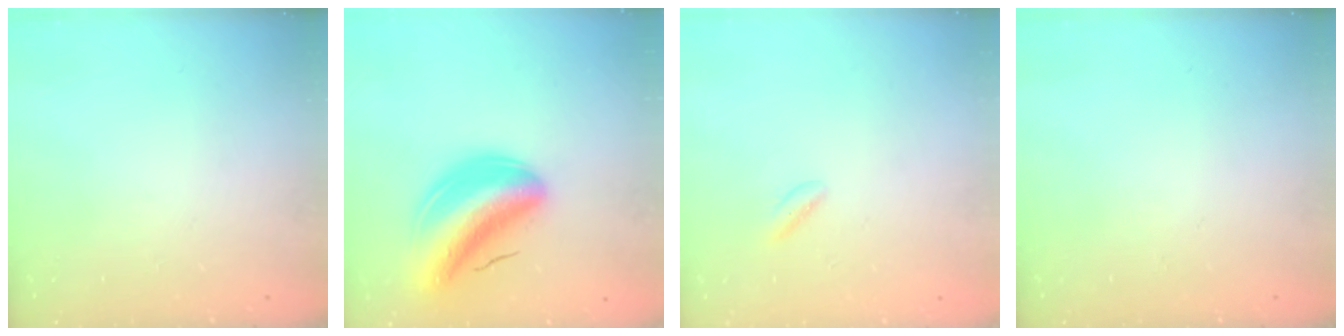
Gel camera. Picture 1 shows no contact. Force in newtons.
{"total": 11.2, "press": 10.5, "slide": 3.8}
{"total": 1.7, "press": 1.5, "slide": 0.7}
{"total": 0.0}